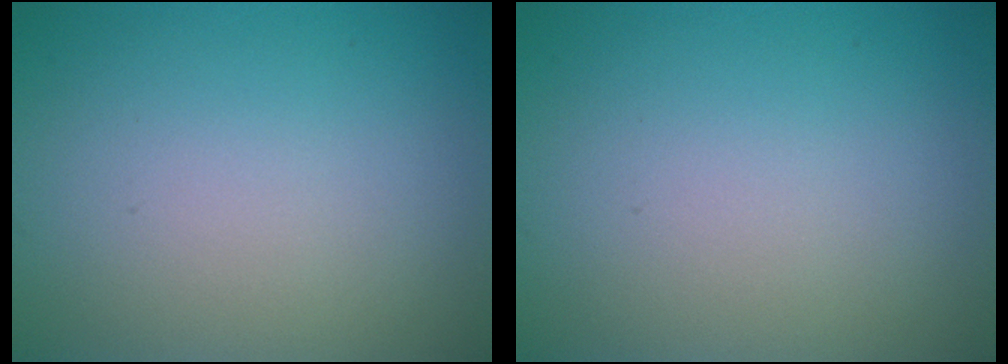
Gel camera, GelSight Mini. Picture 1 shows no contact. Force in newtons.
{"total": 0.0}